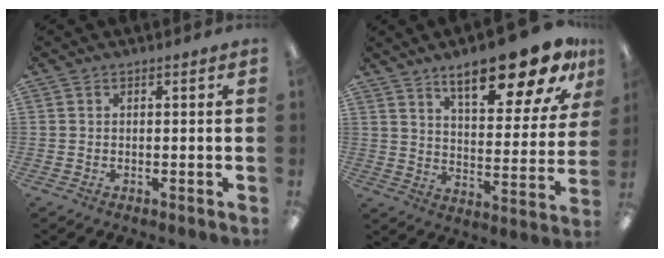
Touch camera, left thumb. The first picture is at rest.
{"total": 20.3, "force": [14.0, 6.5, 13.2], "torque": [-0.186, -0.086, 0.227]}